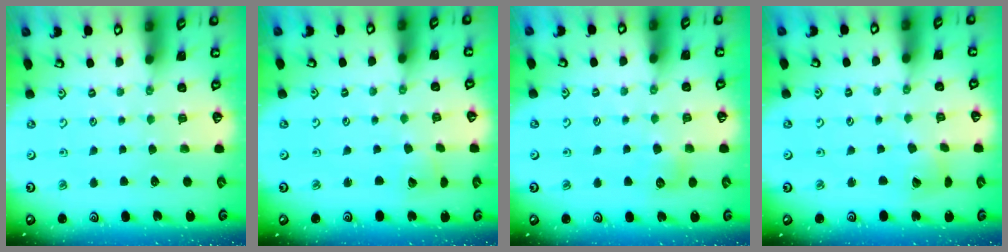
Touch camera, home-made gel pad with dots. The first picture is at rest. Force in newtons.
{"total": 3.0, "press": 2.9, "slide": 0.4}
{"total": 7.0, "press": 6.9, "slide": 1.0}
{"total": 5.6, "press": 5.5, "slide": 0.7}